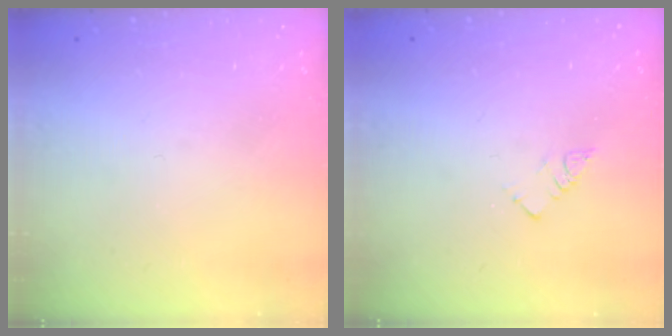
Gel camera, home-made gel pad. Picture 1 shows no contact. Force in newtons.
{"total": 3.2, "press": 3.2, "slide": 0.0}